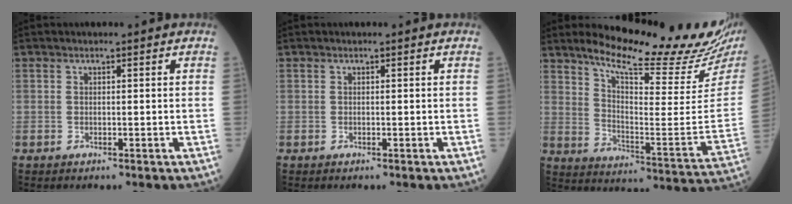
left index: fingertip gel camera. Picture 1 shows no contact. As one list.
[{"total": 0.0}, {"total": 21.8, "force": [19.3, 1.4, 9.9], "torque": [-0.160, -0.089, 0.259]}]